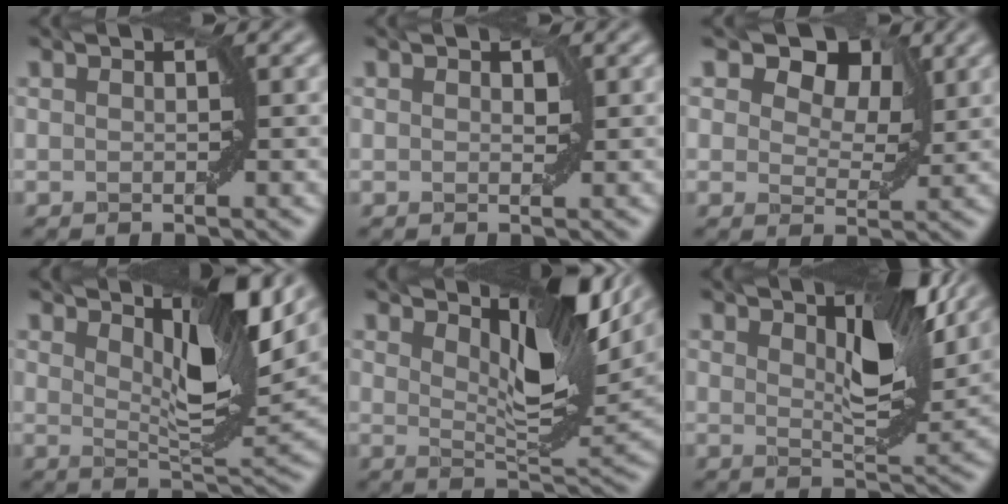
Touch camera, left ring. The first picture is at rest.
{"total": 0.6, "force": [0.2, 0.4, 0.4], "torque": [-0.002, -0.002, 0.004]}
{"total": 7.3, "force": [4.1, 4.3, 4.2], "torque": [-0.071, 0.007, 0.055]}
{"total": 7.7, "force": [4.3, 1.8, 6.2], "torque": [-0.094, -0.003, 0.077]}
{"total": 8.3, "force": [4.9, 2.3, 6.3], "torque": [-0.098, -0.001, 0.081]}
{"total": 6.4, "force": [3.1, 2.1, 5.2], "torque": [-0.080, -0.002, 0.049]}